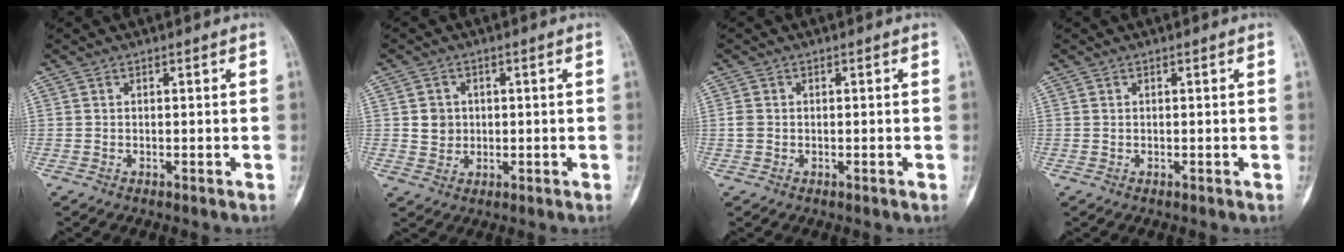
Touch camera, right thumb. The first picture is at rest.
{"total": 3.7, "force": [0.4, 3.5, 1.3], "torque": [-0.001, 0.002, 0.008]}
{"total": 1.3, "force": [-0.2, 1.1, 0.8], "torque": [-0.017, 0.001, -0.005]}
{"total": 0.0}